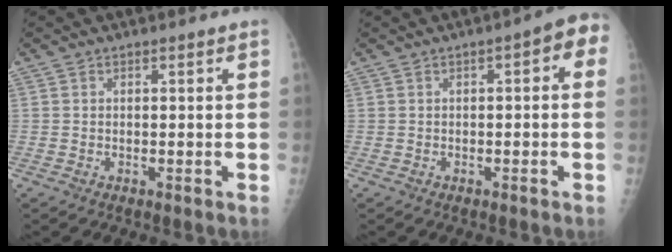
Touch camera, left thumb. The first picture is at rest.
{"total": 4.9, "force": [0.6, 2.0, 4.4], "torque": [-0.038, 0.023, -0.004]}